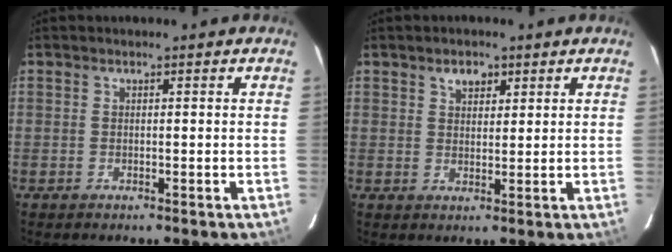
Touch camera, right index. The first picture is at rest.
{"total": 3.3, "force": [1.9, 2.1, 1.7], "torque": [-0.020, 0.009, 0.034]}